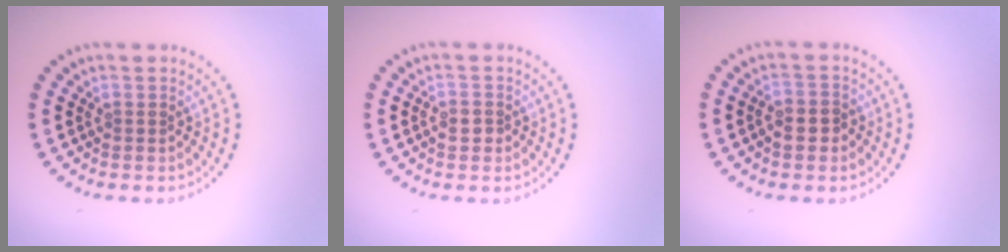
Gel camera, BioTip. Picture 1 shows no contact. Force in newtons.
{"total": 1.0, "press": 1.0, "slide": 0.1}
{"total": 1.9, "press": 1.8, "slide": 0.4}